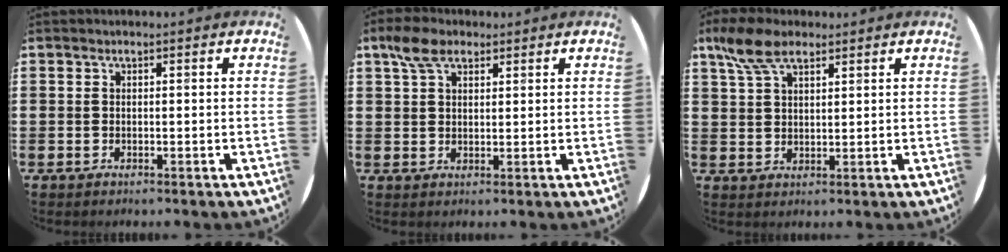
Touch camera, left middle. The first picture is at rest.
{"total": 4.4, "force": [3.0, 2.3, 2.3], "torque": [-0.044, 0.008, 0.053]}
{"total": 6.3, "force": [4.3, 2.8, 3.6], "torque": [-0.082, 0.004, 0.080]}